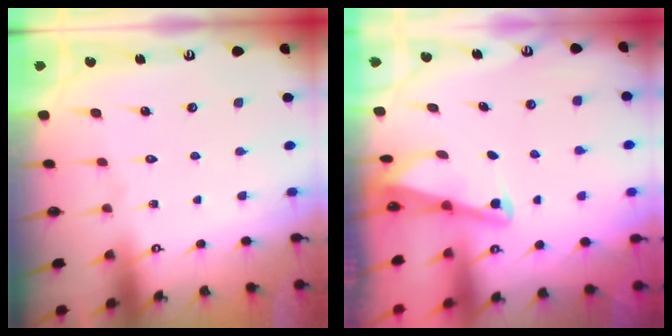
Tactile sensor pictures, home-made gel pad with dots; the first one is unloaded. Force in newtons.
{"total": 2.0, "press": 2.0, "slide": 0.4}